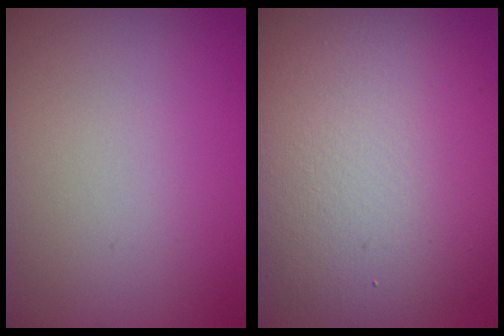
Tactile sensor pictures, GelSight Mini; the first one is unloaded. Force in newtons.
{"total": 10.3, "press": 10.2, "slide": 0.7}